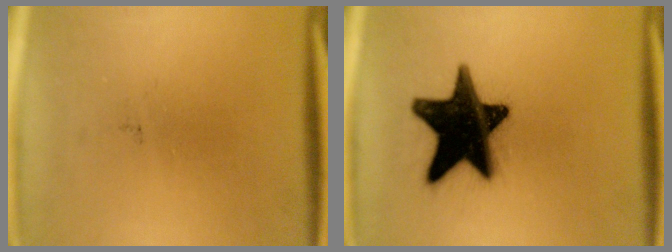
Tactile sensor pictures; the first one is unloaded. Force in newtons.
{"total": 19.9}